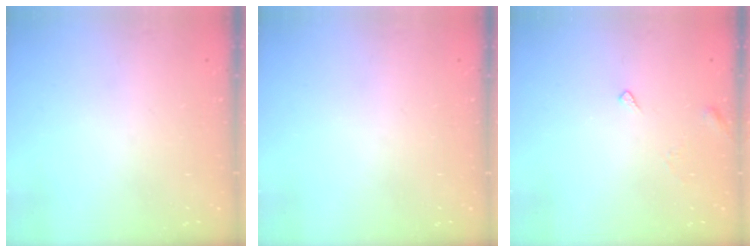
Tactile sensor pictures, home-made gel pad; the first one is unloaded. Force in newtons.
{"total": 0.0}
{"total": 6.8, "press": 6.8, "slide": 0.5}